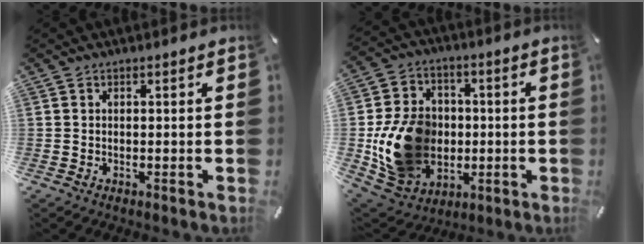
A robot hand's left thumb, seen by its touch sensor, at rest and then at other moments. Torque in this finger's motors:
{"motor_torque": [2.09, 2.92, 0.47, 0.10, 0.33]}